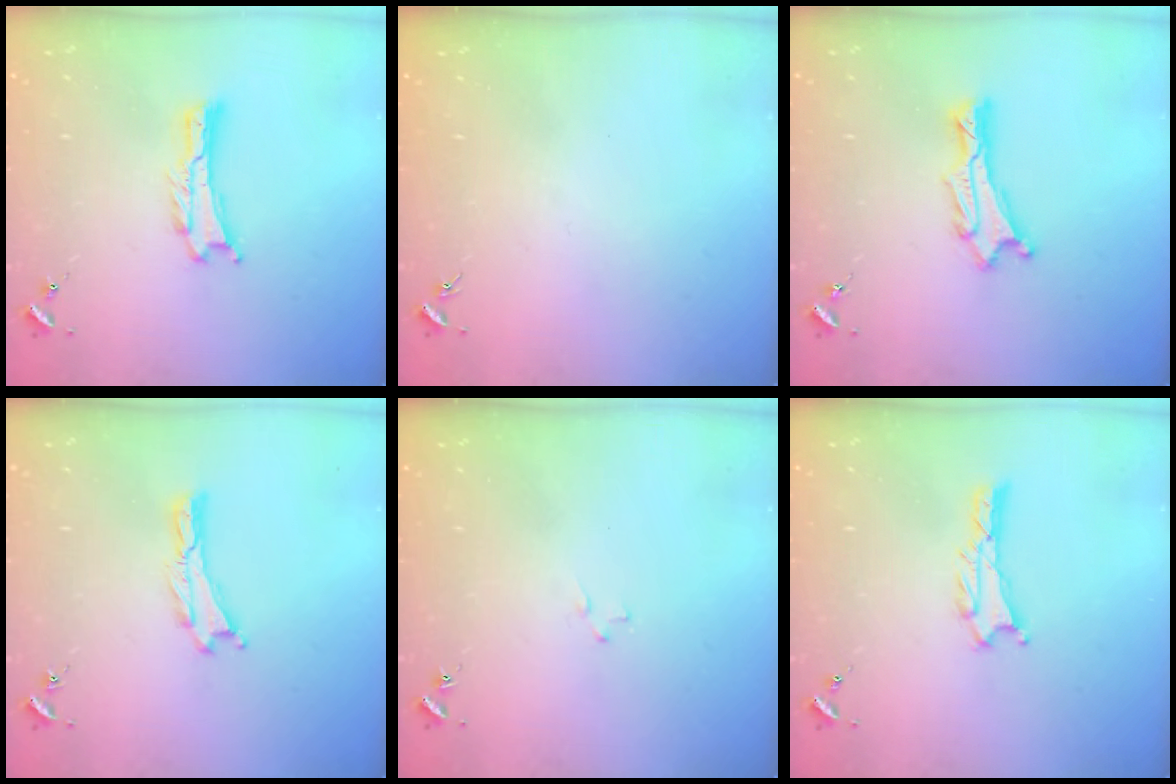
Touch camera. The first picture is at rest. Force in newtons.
{"total": 0.0}
{"total": 1.3, "press": 1.3, "slide": 0.1}
{"total": 0.0}
{"total": 1.2, "press": 1.2, "slide": 0.2}
{"total": 1.3, "press": 1.3, "slide": 0.3}